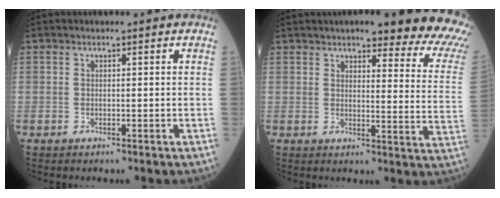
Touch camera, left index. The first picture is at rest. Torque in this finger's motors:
{"motor_torque": [1.06, -1.08, 0.43, 0.06]}